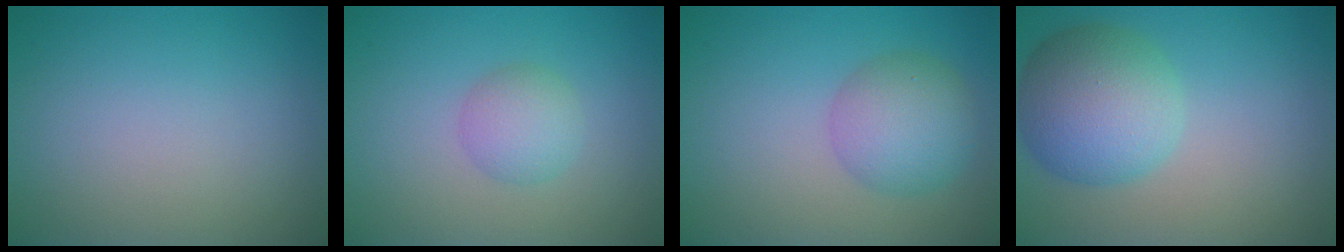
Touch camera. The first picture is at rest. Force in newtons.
{"total": 2.4, "press": 2.4, "slide": 0.0}
{"total": 4.5, "press": 4.5, "slide": 0.1}
{"total": 6.9, "press": 6.9, "slide": 0.2}